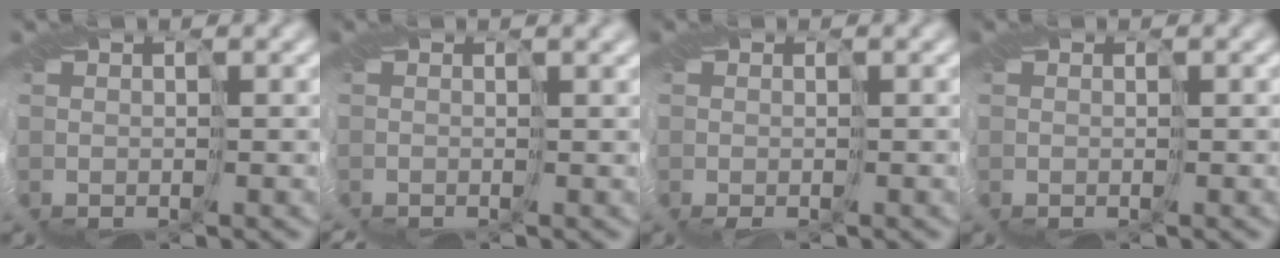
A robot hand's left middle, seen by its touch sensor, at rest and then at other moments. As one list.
[{"total": 1.8, "force": [-1.4, -1.0, -0.5], "torque": [0.009, -0.016, -0.009]}, {"total": 2.5, "force": [-2.1, -0.8, -1.0], "torque": [-0.001, -0.023, -0.016]}, {"total": 1.1, "force": [-0.5, -0.5, -0.8], "torque": [0.000, -0.009, 0.008]}]